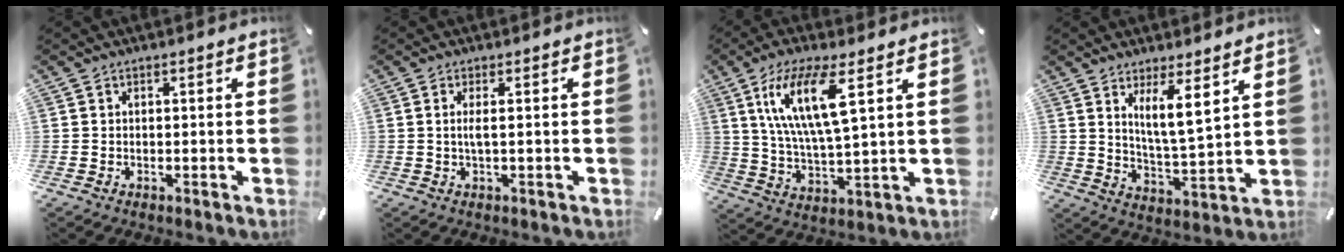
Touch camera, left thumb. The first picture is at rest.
{"total": 2.4, "force": [0.1, 0.1, 2.4], "torque": [-0.044, -0.005, 0.000]}
{"total": 14.6, "force": [6.9, 3.9, 12.3], "torque": [-0.262, -0.006, 0.111]}
{"total": 8.8, "force": [5.5, 1.6, 6.7], "torque": [-0.114, -0.032, 0.091]}